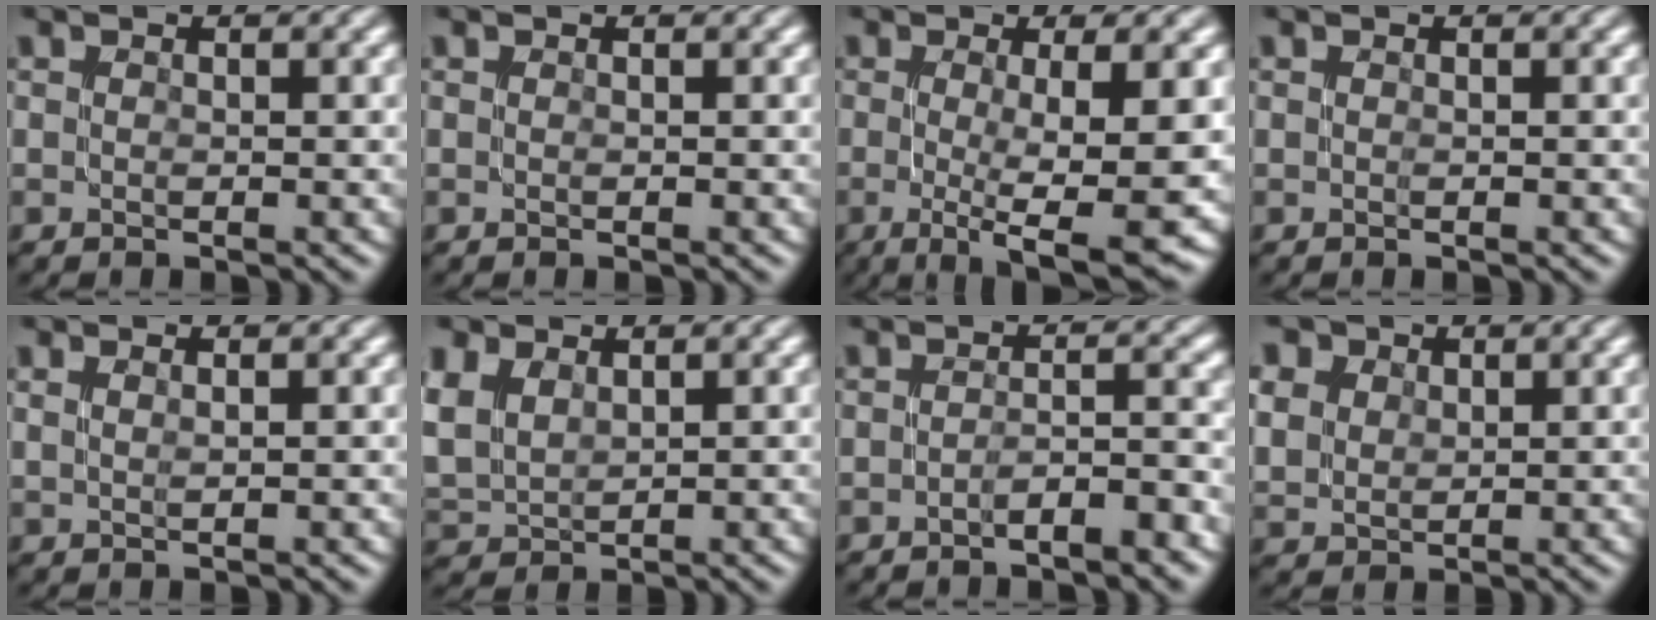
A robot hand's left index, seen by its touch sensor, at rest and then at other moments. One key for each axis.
{"total": 0.0}
{"total": 7.8, "fx": -1.1, "fy": 1.3, "fz": 7.6, "tx": -0.103, "ty": -0.014, "tz": -0.016}
{"total": 0.0}
{"total": 0.9, "fx": 0.7, "fy": 0.2, "fz": 0.6, "tx": -0.012, "ty": -0.001, "tz": 0.013}
{"total": 4.1, "fx": 1.9, "fy": 2.7, "fz": 2.4, "tx": -0.077, "ty": 0.007, "tz": 0.045}
{"total": 2.6, "fx": -1.6, "fy": 0.4, "fz": 2.0, "tx": -0.032, "ty": 0.012, "tz": -0.028}
{"total": 8.7, "fx": 4.2, "fy": 6.4, "fz": 4.1, "tx": -0.119, "ty": 0.028, "tz": 0.069}